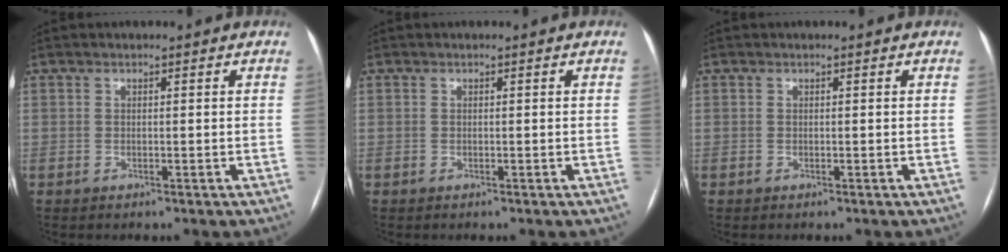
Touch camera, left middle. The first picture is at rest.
{"total": 0.0}
{"total": 0.0}